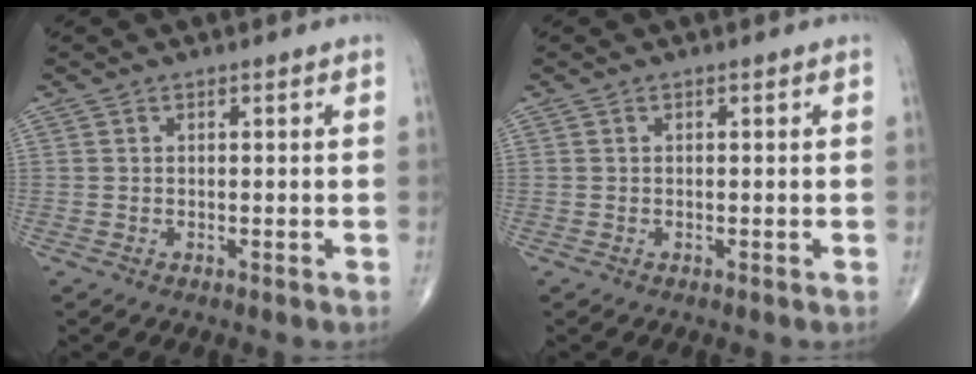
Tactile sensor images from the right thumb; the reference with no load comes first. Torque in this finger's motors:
{"motor_torque": [-0.08, 0.01, -0.02, 0.00, 0.01]}